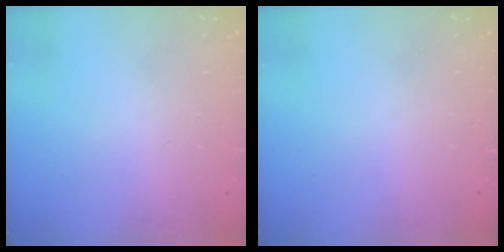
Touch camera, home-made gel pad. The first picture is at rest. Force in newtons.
{"total": 0.0}